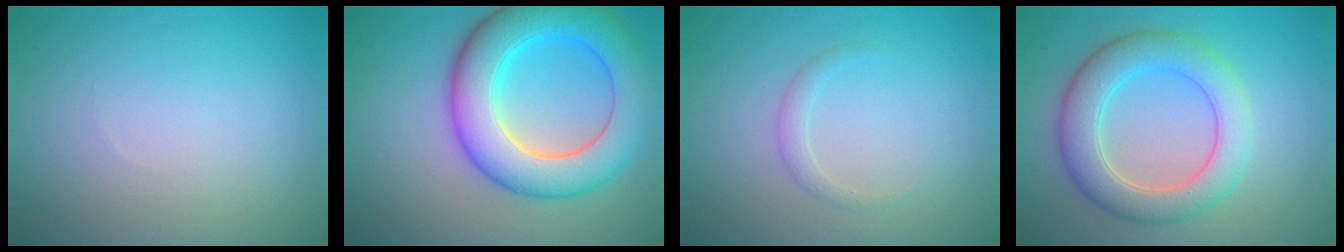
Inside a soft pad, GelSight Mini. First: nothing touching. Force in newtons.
{"total": 9.4, "press": 9.4, "slide": 0.5}
{"total": 1.1, "press": 1.1, "slide": 0.0}
{"total": 5.8, "press": 5.8, "slide": 0.3}